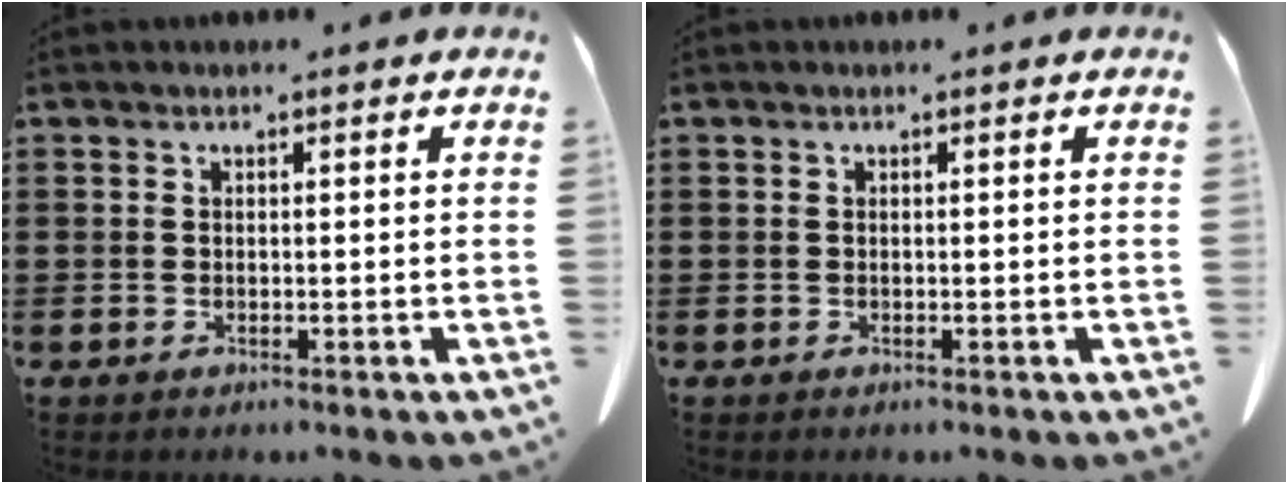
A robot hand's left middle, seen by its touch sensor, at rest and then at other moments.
{"total": 0.0}